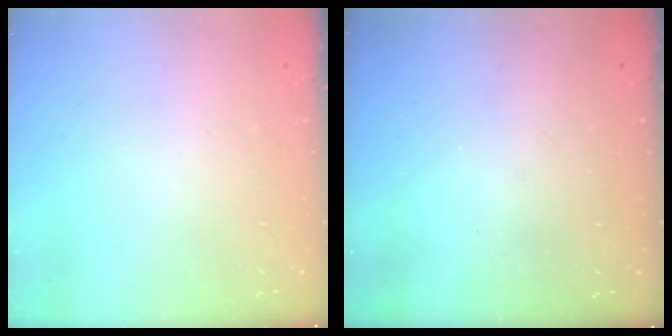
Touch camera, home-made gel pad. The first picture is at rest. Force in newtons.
{"total": 3.1, "press": 3.0, "slide": 0.8}